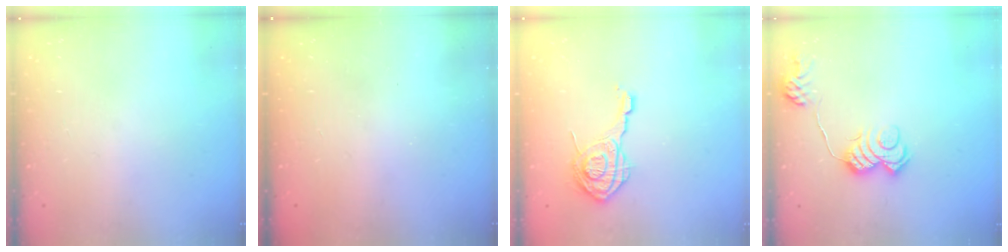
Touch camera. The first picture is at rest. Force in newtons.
{"total": 2.4, "press": 2.3, "slide": 0.8}
{"total": 14.0, "press": 14.0, "slide": 0.6}
{"total": 13.0, "press": 13.0, "slide": 0.4}